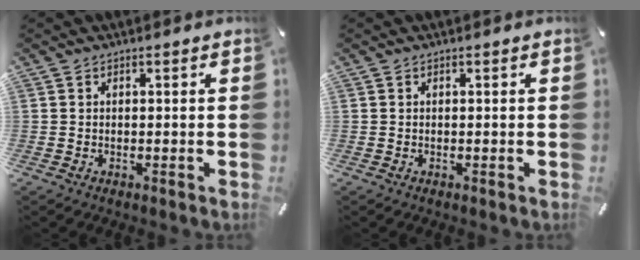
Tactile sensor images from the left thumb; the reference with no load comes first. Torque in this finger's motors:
{"motor_torque": [-0.03, 0.01, 0.00, -0.01, 0.00]}